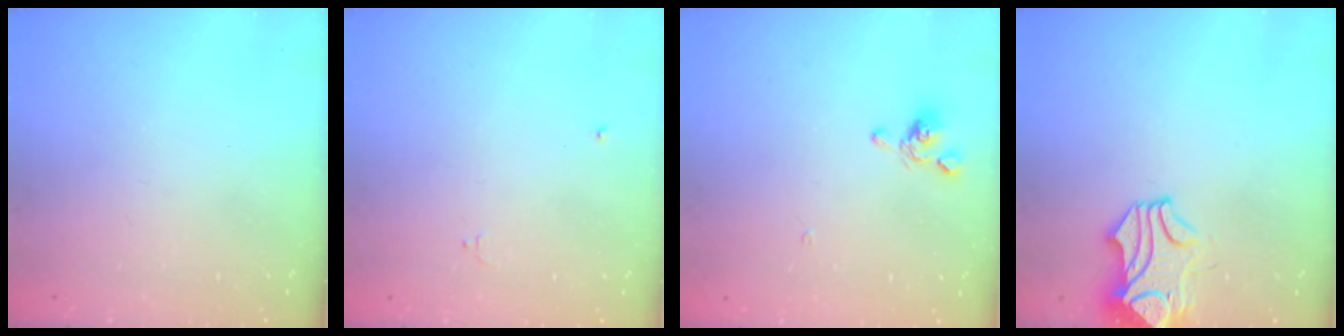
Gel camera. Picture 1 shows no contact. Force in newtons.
{"total": 0.0}
{"total": 0.8, "press": 0.5, "slide": 0.6}
{"total": 1.7, "press": 1.2, "slide": 1.2}